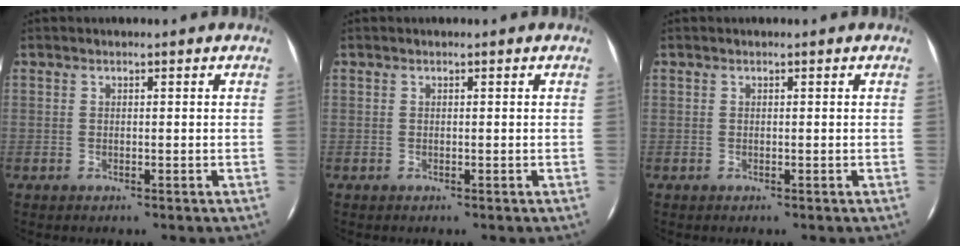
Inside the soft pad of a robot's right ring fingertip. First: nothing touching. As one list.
[{"total": 0.0}, {"total": 0.0}]